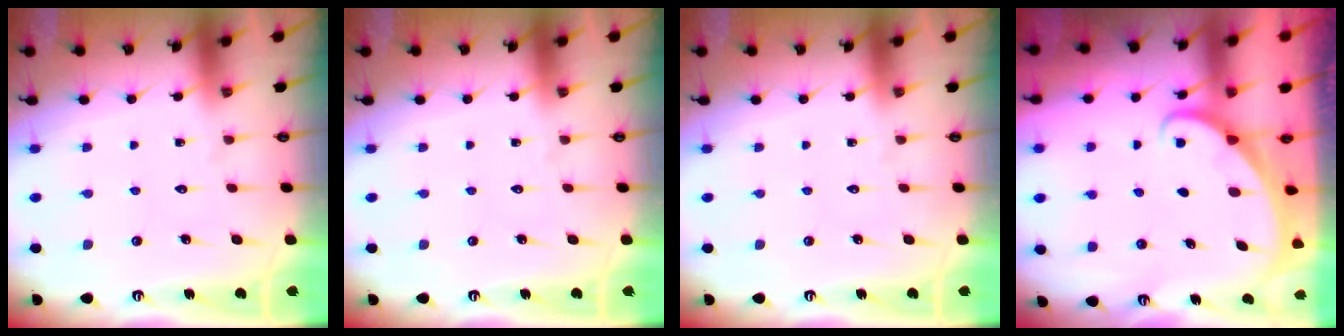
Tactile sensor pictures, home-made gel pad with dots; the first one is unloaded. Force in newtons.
{"total": 0.0}
{"total": 0.0}
{"total": 1.6, "press": 1.6, "slide": 0.1}